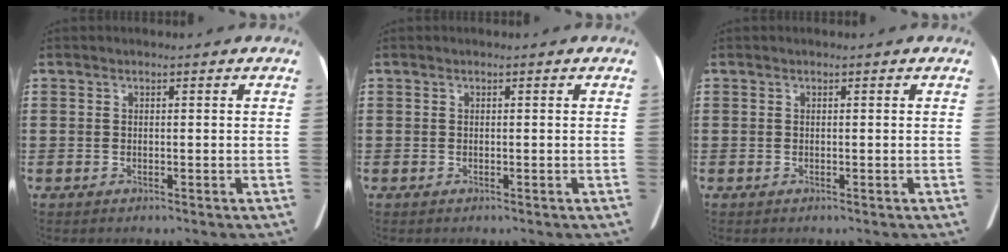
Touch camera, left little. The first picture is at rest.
{"total": 0.0}
{"total": 0.0}